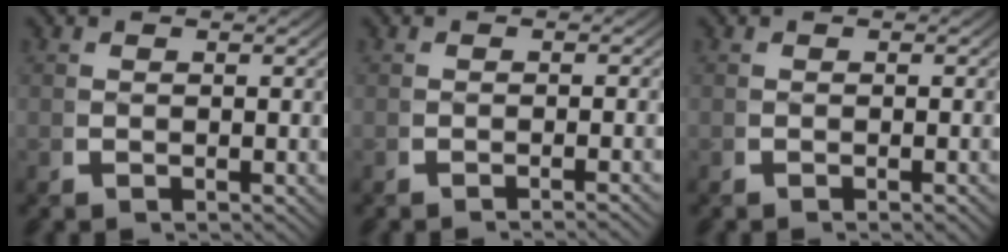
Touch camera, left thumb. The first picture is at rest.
{"total": 1.8, "force": [-1.3, -0.1, 1.2], "torque": [-0.015, 0.010, -0.024]}
{"total": 0.8, "force": [-0.4, 0.0, 0.6], "torque": [-0.009, 0.006, -0.008]}